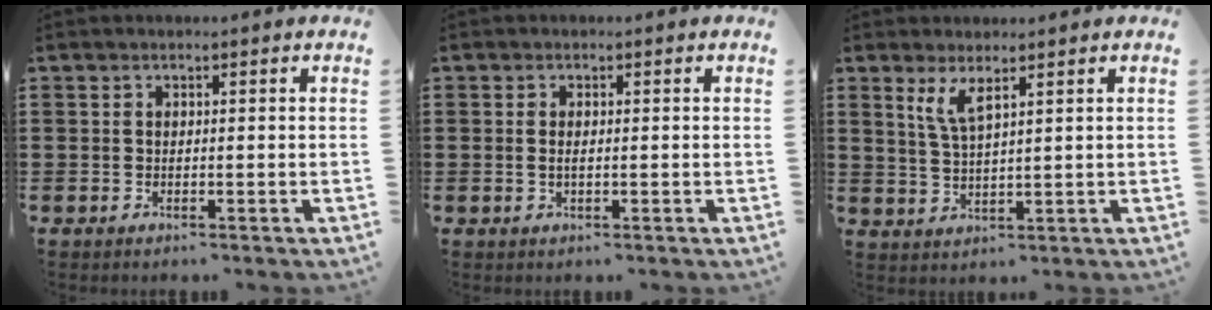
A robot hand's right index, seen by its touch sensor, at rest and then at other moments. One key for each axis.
{"total": 1.0, "fx": 0.0, "fy": 0.3, "fz": 1.0, "tx": -0.020, "ty": 0.000, "tz": -0.001}
{"total": 3.4, "fx": 2.2, "fy": 0.5, "fz": 2.5, "tx": -0.057, "ty": 0.001, "tz": 0.040}